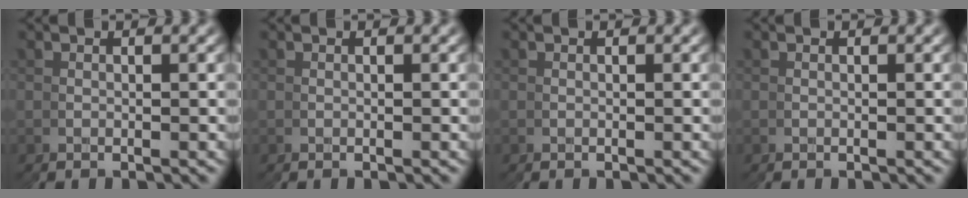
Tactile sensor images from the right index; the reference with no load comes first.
{"total": 0.0}
{"total": 0.0}
{"total": 0.0}